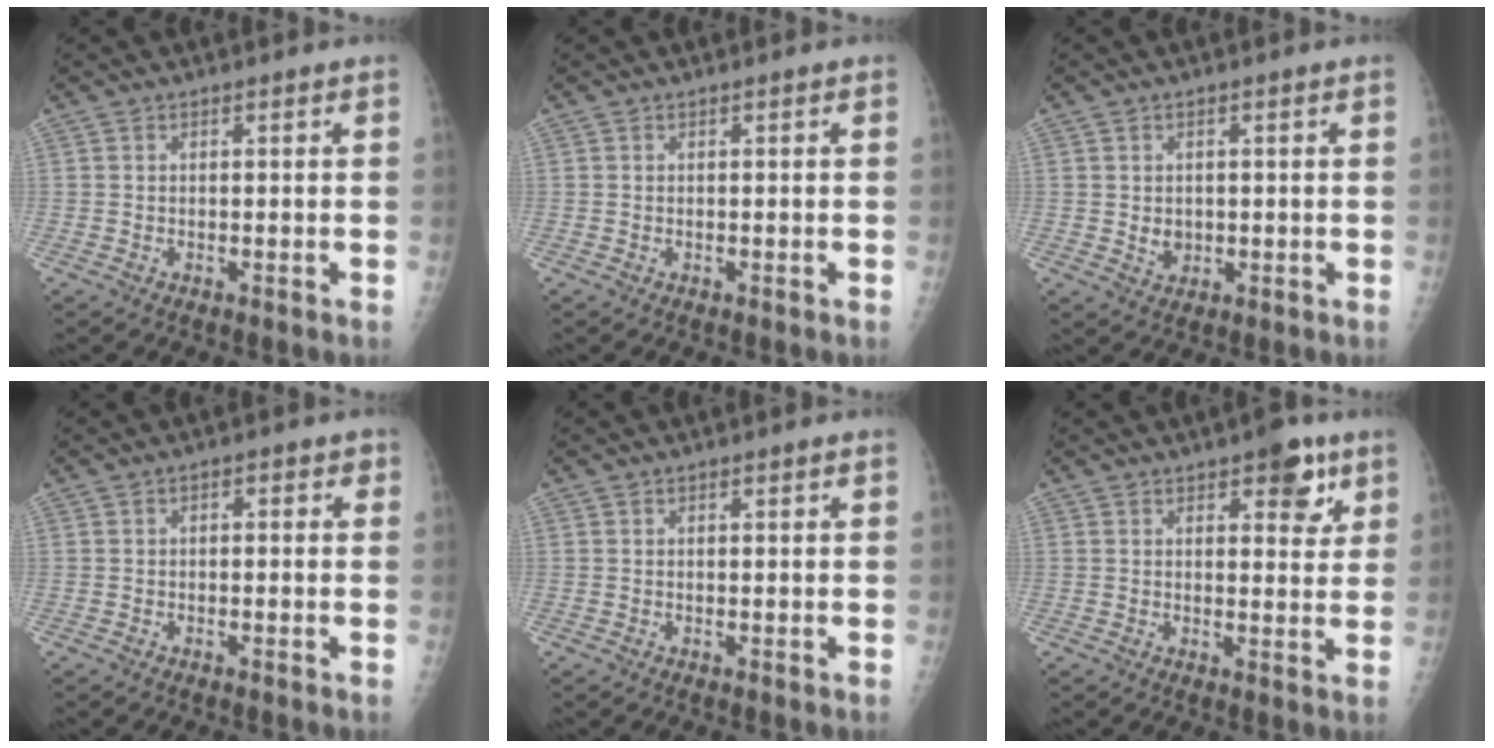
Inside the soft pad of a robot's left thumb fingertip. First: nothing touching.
{"total": 0.0}
{"total": 2.8, "force": [0.0, 2.3, 1.5], "torque": [-0.015, -0.002, 0.010]}
{"total": 2.0, "force": [0.5, 1.3, 1.5], "torque": [-0.003, 0.006, -0.002]}
{"total": 0.7, "force": [0.3, 0.2, 0.6], "torque": [-0.009, 0.001, 0.006]}
{"total": 7.0, "force": [3.8, 3.2, 4.9], "torque": [-0.034, -0.016, 0.045]}